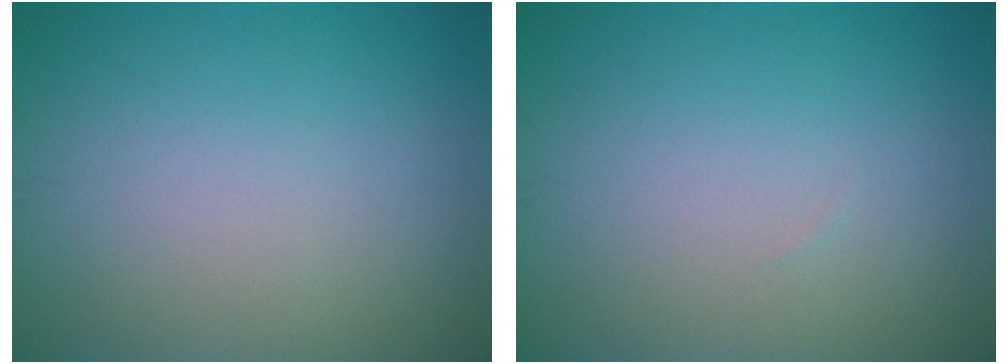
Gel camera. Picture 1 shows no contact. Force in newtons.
{"total": 0.0}